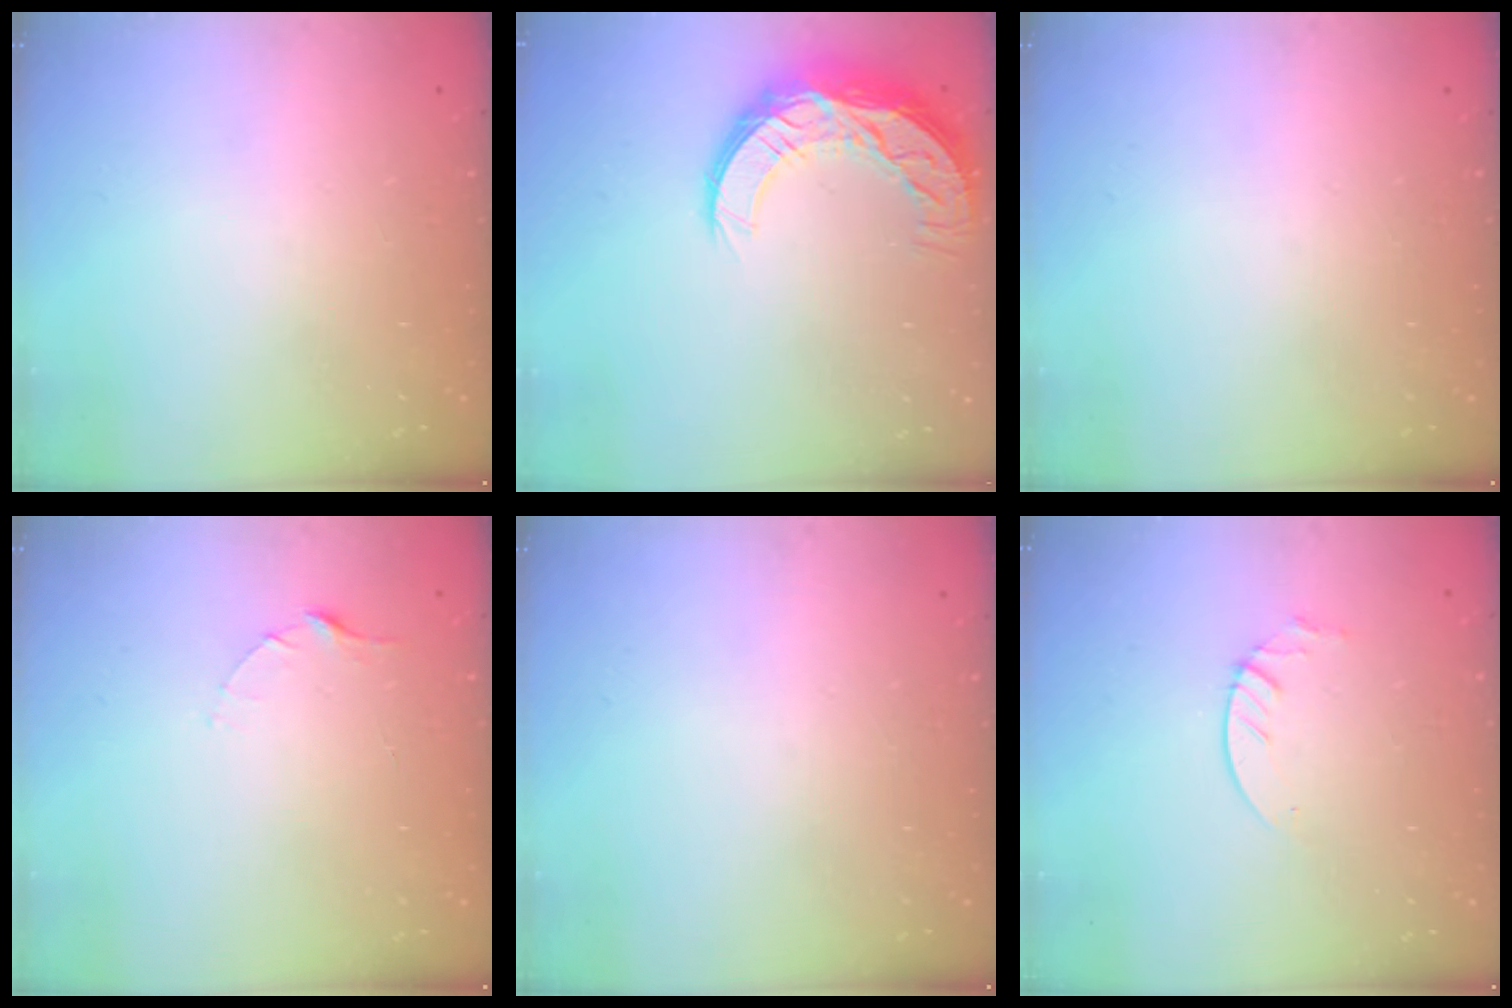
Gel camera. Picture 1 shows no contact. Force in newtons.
{"total": 13.1, "press": 13.1, "slide": 0.6}
{"total": 0.0}
{"total": 2.5, "press": 2.5, "slide": 0.3}
{"total": 0.0}
{"total": 3.3, "press": 3.2, "slide": 0.3}